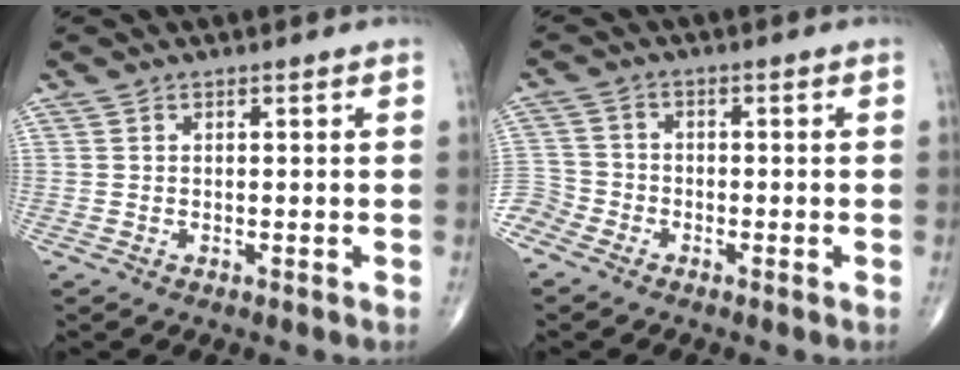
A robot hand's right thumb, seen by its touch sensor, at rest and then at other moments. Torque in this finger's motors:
{"motor_torque": [2.67, 2.33, -0.17, -0.18, 0.03]}